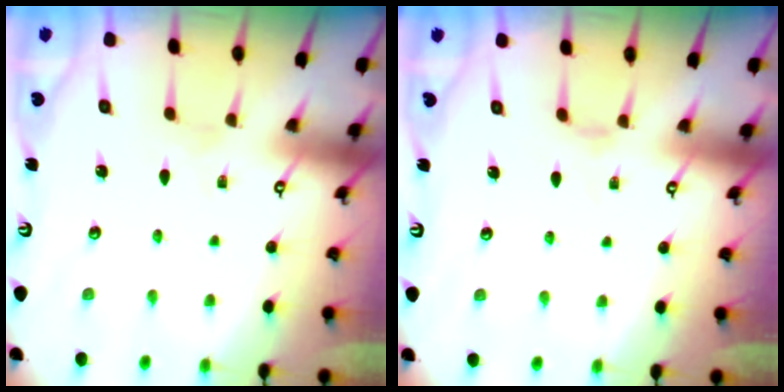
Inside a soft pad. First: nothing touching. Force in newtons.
{"total": 1.1, "press": 1.1, "slide": 0.4}